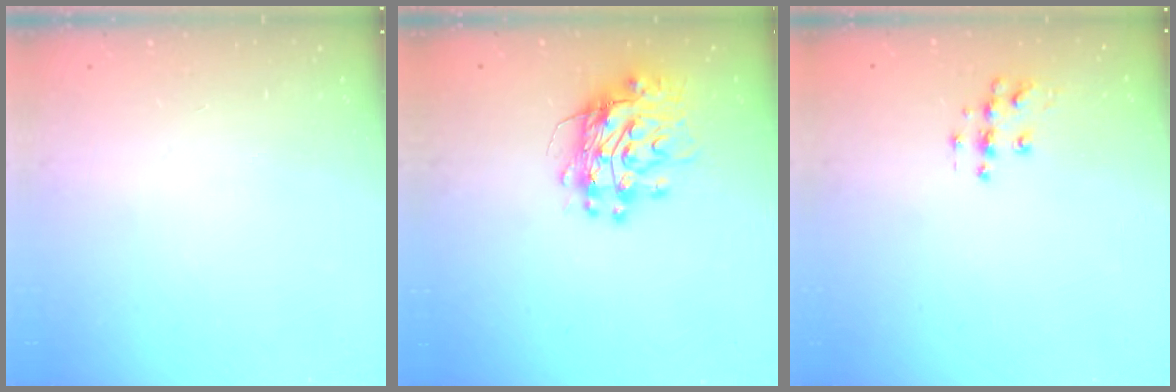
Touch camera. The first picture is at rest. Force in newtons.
{"total": 11.4, "press": 11.4, "slide": 1.0}
{"total": 7.3, "press": 7.3, "slide": 0.2}